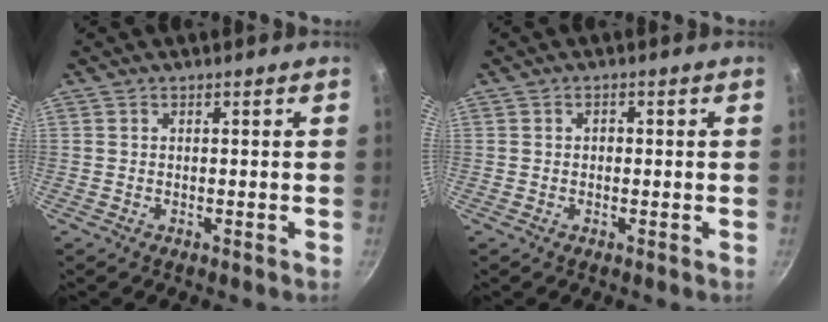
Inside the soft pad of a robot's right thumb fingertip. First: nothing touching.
{"total": 1.2, "force": [0.0, 0.9, 0.7], "torque": [-0.009, 0.005, -0.001]}